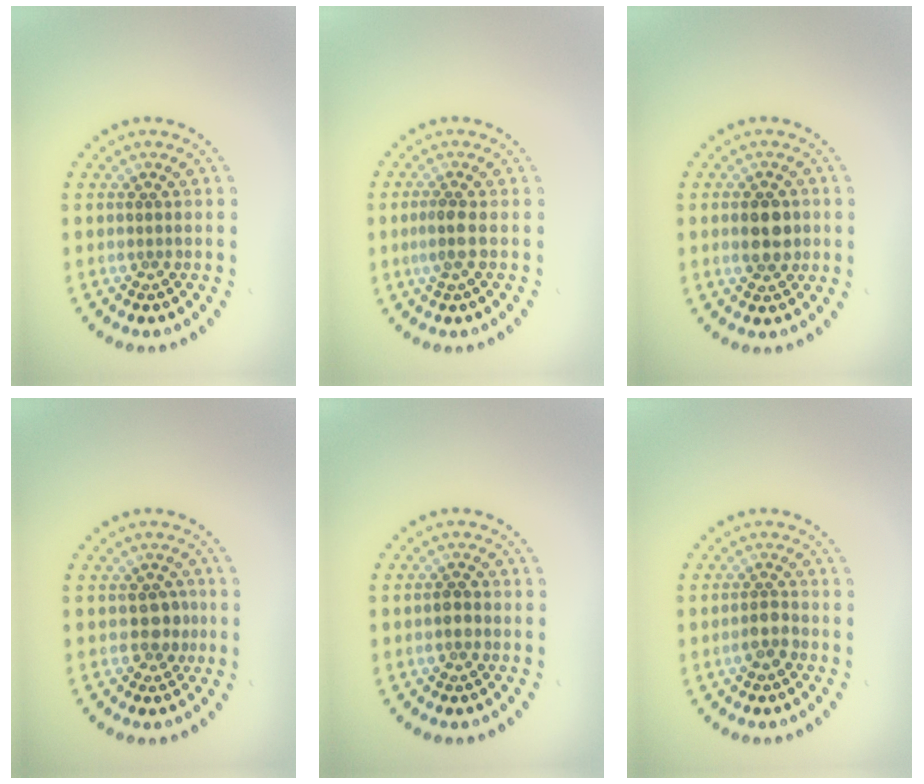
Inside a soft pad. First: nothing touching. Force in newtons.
{"total": 1.8, "press": 1.4, "slide": 1.2}
{"total": 2.9, "press": 2.9, "slide": 0.1}
{"total": 1.7, "press": 1.6, "slide": 0.7}
{"total": 1.2, "press": 1.2, "slide": 0.2}
{"total": 1.7, "press": 1.4, "slide": 1.0}